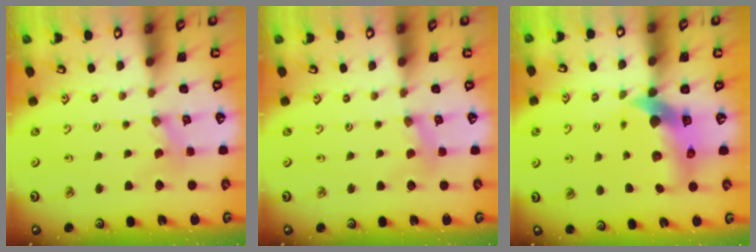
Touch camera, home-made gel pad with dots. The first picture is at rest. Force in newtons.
{"total": 2.7, "press": 2.6, "slide": 0.5}
{"total": 11.1, "press": 10.9, "slide": 1.8}